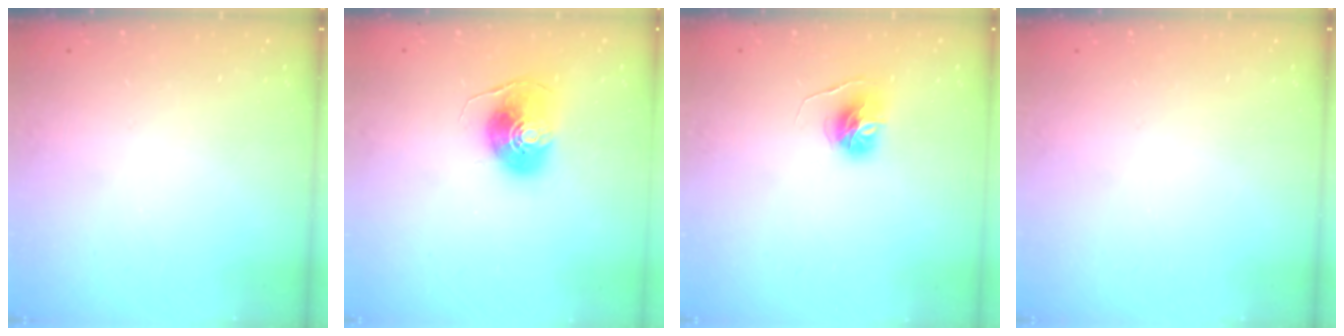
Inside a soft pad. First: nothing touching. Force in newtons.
{"total": 8.8, "press": 8.8, "slide": 0.6}
{"total": 6.4, "press": 6.4, "slide": 0.6}
{"total": 0.0}